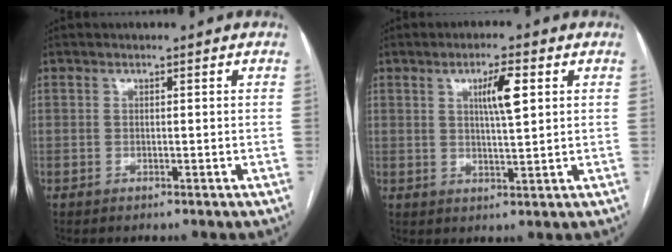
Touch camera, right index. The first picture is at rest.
{"total": 5.5, "force": [2.0, 0.6, 5.1], "torque": [-0.088, 0.002, 0.034]}